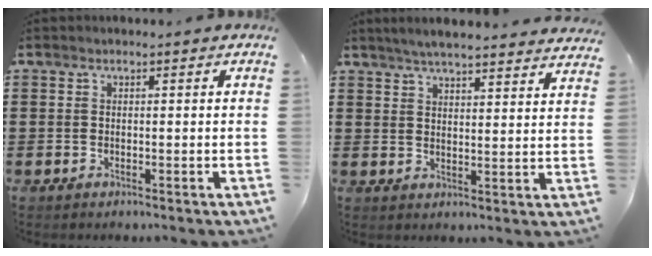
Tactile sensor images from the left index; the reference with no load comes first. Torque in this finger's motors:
{"motor_torque": [2.14, 0.00, 0.27, 0.05]}